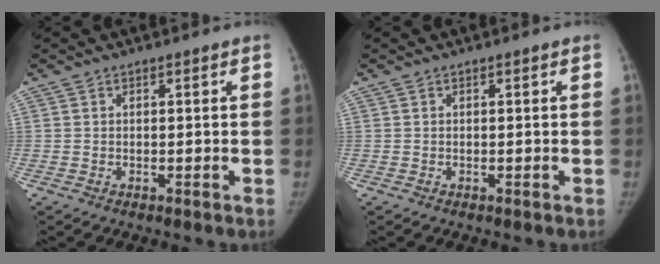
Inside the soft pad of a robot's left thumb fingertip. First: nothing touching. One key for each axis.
{"total": 0.0}